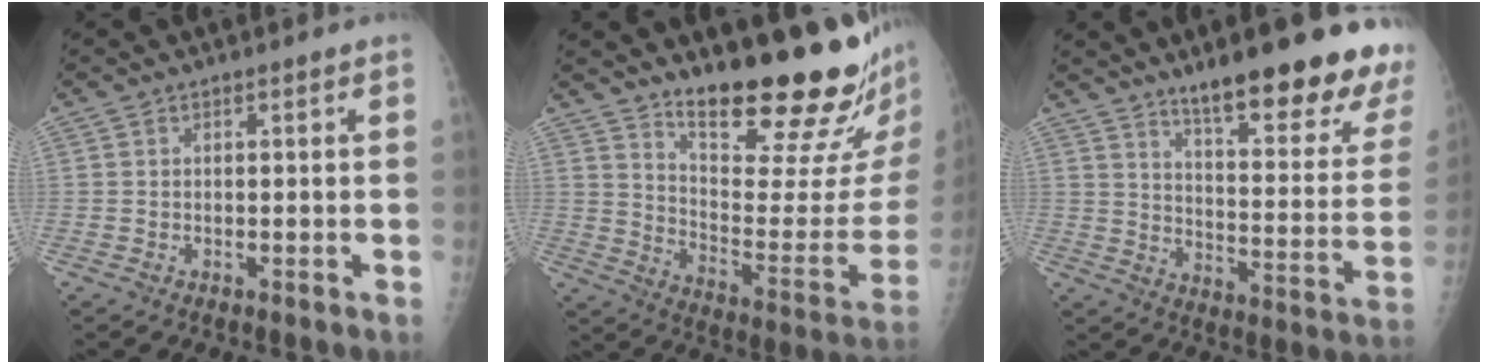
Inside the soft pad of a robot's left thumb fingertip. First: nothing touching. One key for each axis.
{"total": 23.5, "fx": 18.0, "fy": 4.2, "fz": 14.5, "tx": -0.188, "ty": -0.143, "tz": 0.264}
{"total": 23.7, "fx": 16.7, "fy": 4.9, "fz": 16.0, "tx": -0.184, "ty": -0.093, "tz": 0.232}